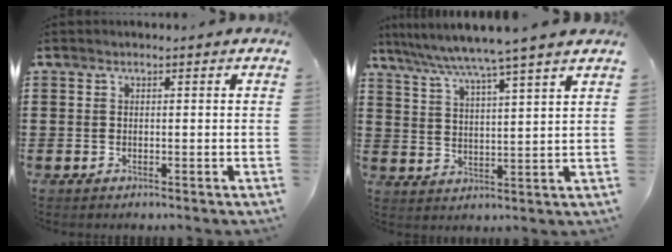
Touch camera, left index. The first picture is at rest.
{"total": 5.9, "force": [5.1, -1.4, 2.7], "torque": [-0.072, -0.033, 0.082]}